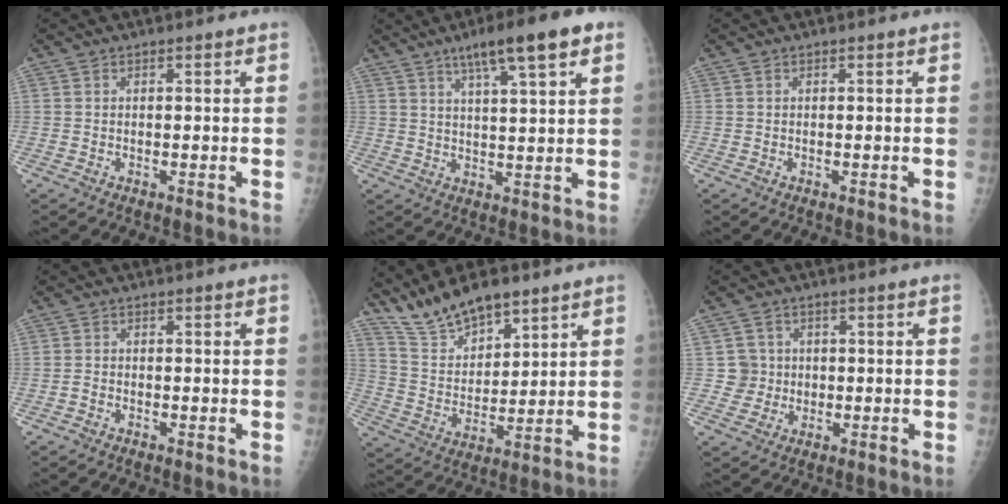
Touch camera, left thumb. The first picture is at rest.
{"total": 11.1, "force": [6.3, 1.6, 9.0], "torque": [-0.137, -0.013, 0.097]}
{"total": 0.0}
{"total": 0.8, "force": [-0.5, 0.5, 0.4], "torque": [-0.009, 0.003, -0.011]}
{"total": 11.8, "force": [9.5, 4.0, 5.6], "torque": [-0.086, -0.048, 0.189]}
{"total": 4.0, "force": [0.2, 4.0, -0.1], "torque": [0.033, 0.007, 0.000]}